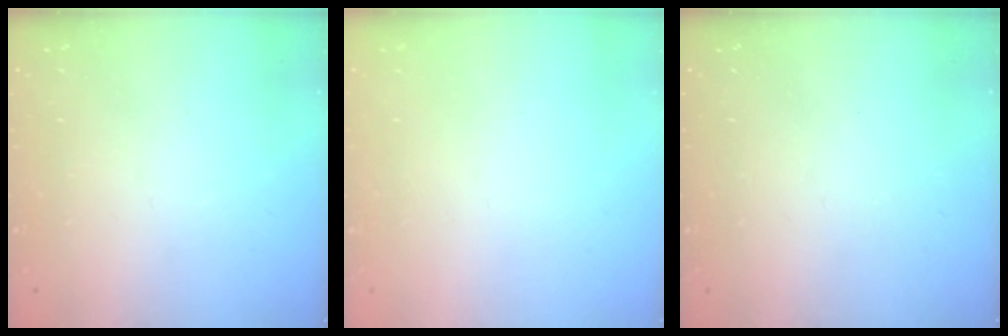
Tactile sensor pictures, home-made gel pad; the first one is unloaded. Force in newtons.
{"total": 0.0}
{"total": 0.0}